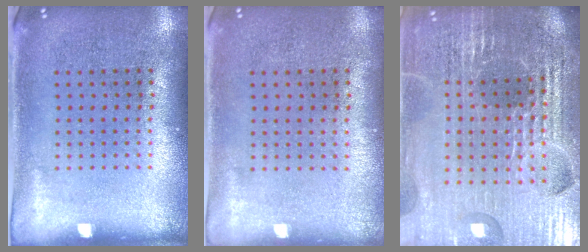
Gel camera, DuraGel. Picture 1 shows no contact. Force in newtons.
{"total": 0.0}
{"total": 5.6, "press": 5.0, "slide": 2.4}